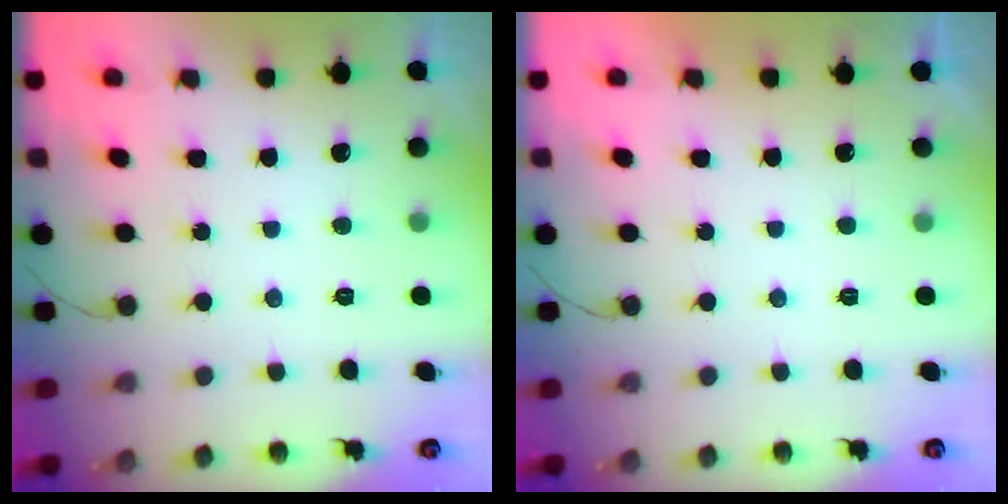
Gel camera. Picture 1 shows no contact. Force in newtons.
{"total": 2.1, "press": 2.0, "slide": 0.4}